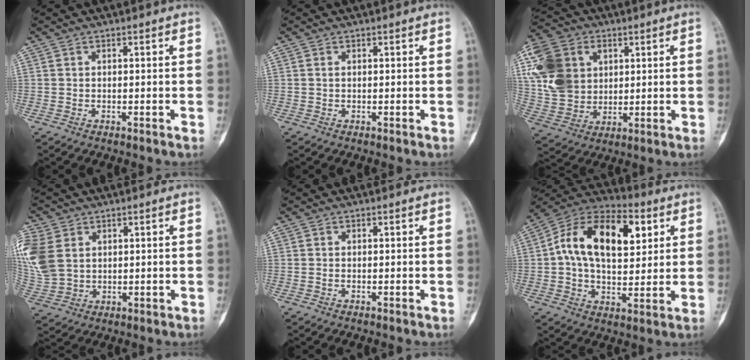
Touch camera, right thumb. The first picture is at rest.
{"total": 0.0}
{"total": 15.6, "force": [4.2, 12.3, 8.6], "torque": [-0.153, 0.004, 0.079]}
{"total": 14.0, "force": [3.9, 10.5, 8.4], "torque": [-0.219, 0.002, 0.087]}
{"total": 0.0}
{"total": 20.2, "force": [5.1, 11.9, 15.5], "torque": [-0.230, 0.010, 0.074]}